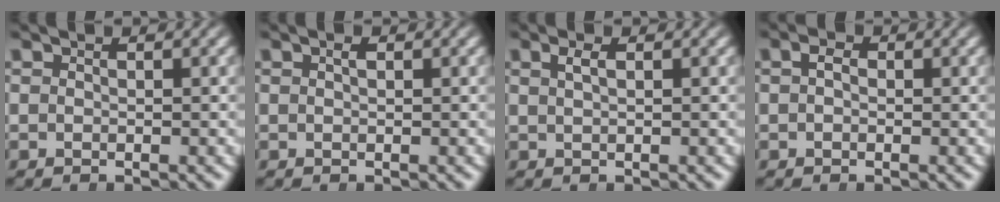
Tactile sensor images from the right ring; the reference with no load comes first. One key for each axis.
{"total": 0.8, "fx": 0.3, "fy": 0.3, "fz": 0.7, "tx": -0.003, "ty": 0.006, "tz": 0.004}
{"total": 1.2, "fx": 0.6, "fy": 0.0, "fz": 1.0, "tx": -0.016, "ty": 0.009, "tz": 0.011}
{"total": 1.4, "fx": 0.0, "fy": 1.0, "fz": 0.9, "tx": -0.020, "ty": 0.004, "tz": -0.001}